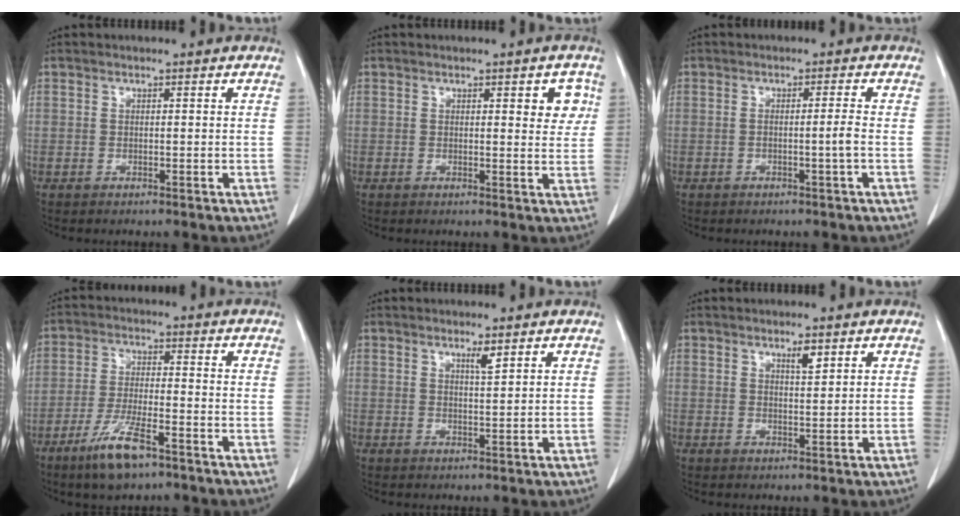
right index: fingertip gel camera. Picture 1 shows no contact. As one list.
[{"total": 3.8, "force": [1.4, 1.4, 3.2], "torque": [-0.033, 0.000, 0.013]}, {"total": 1.8, "force": [-0.5, -0.6, 1.6], "torque": [-0.025, 0.000, -0.007]}, {"total": 8.1, "force": [-5.3, 1.5, 6.0], "torque": [-0.124, -0.014, -0.094]}, {"total": 2.0, "force": [1.3, 0.0, 1.4], "torque": [-0.030, -0.005, 0.023]}, {"total": 2.2, "force": [1.5, 0.3, 1.7], "torque": [-0.033, -0.004, 0.025]}]